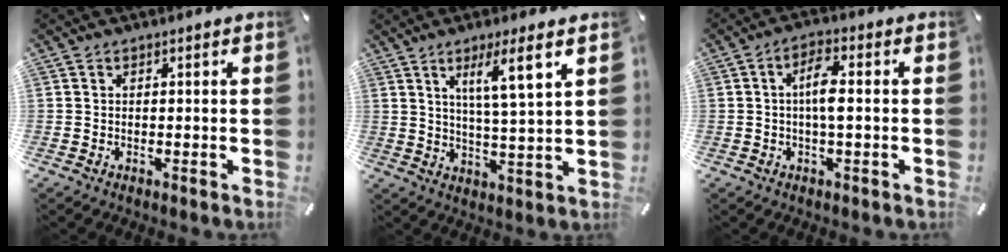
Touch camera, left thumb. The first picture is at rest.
{"total": 9.1, "force": [5.0, 0.5, 7.6], "torque": [-0.137, -0.017, 0.077]}
{"total": 5.7, "force": [-0.1, 1.5, 5.5], "torque": [-0.110, 0.006, -0.006]}